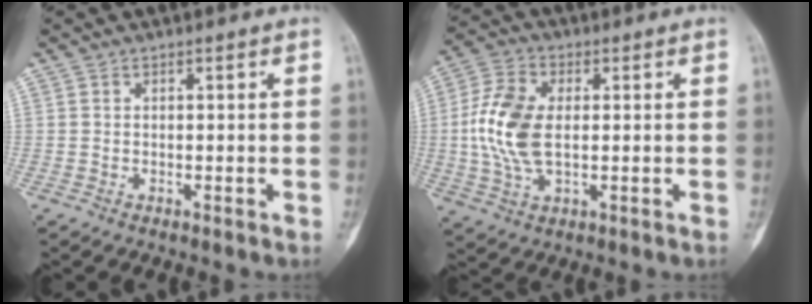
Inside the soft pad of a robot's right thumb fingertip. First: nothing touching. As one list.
[{"total": 11.7, "force": [0.4, 6.5, 9.7], "torque": [-0.211, 0.007, 0.007]}]